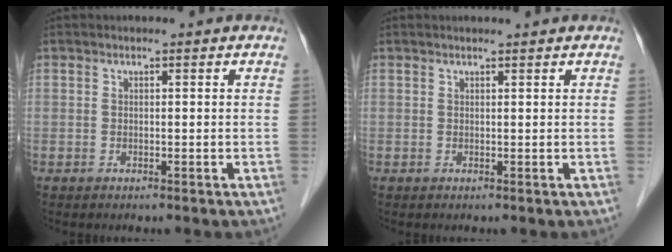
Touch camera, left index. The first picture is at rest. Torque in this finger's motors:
{"motor_torque": [0.42, -0.61, -0.16, -0.02]}